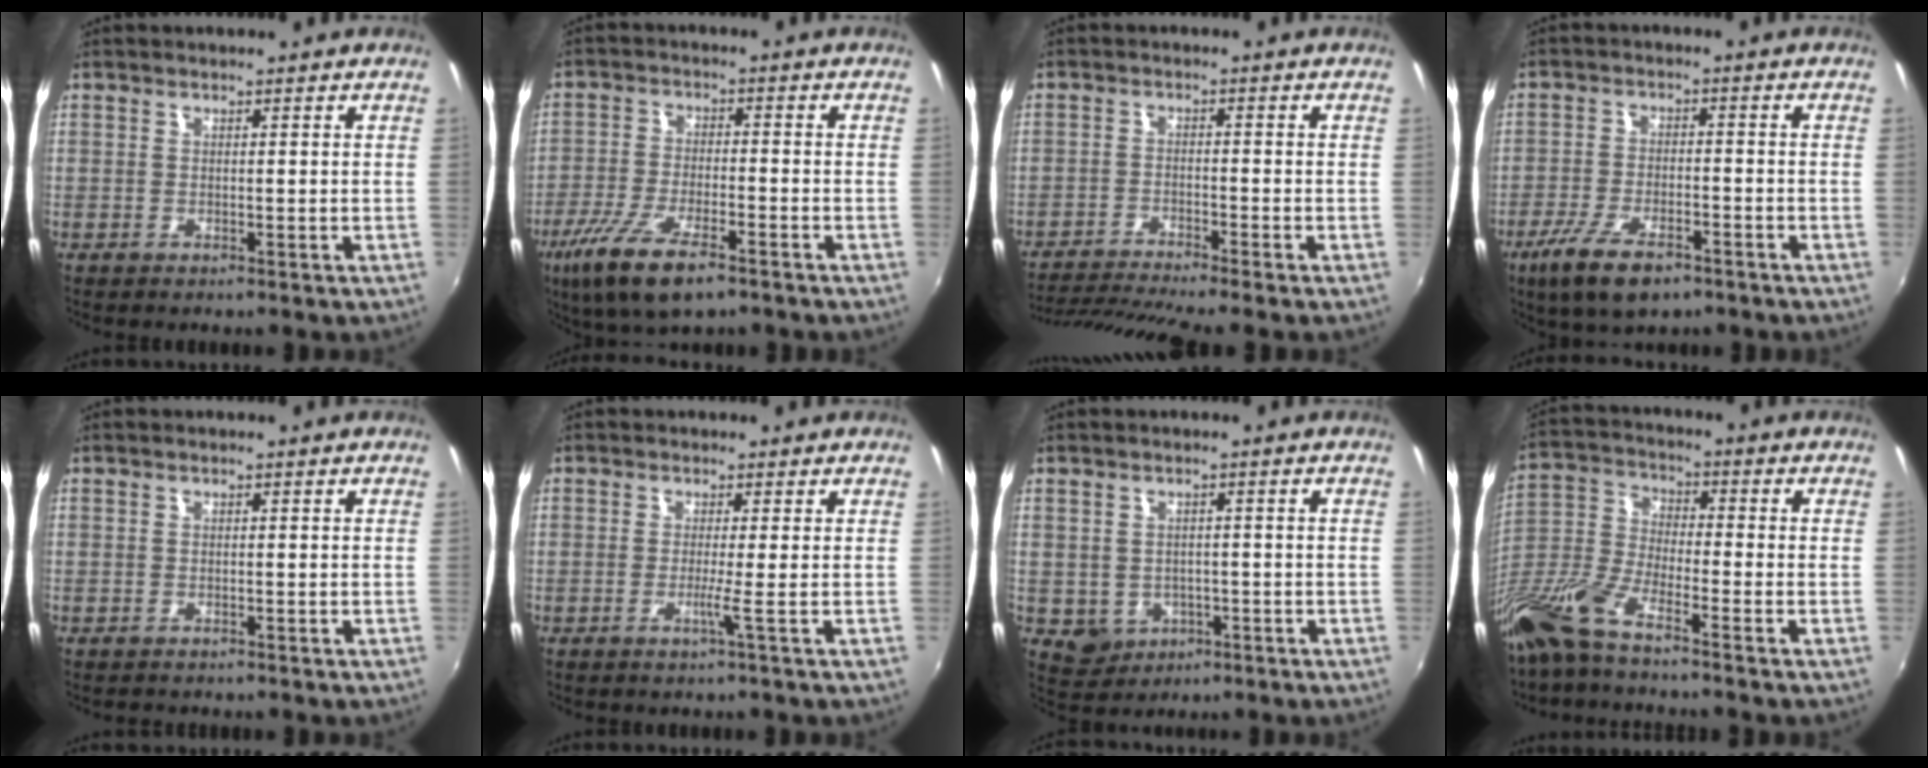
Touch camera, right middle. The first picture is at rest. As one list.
[{"total": 11.9, "force": [-7.5, 3.4, 8.5], "torque": [-0.190, -0.035, -0.141]}, {"total": 9.4, "force": [-8.4, -1.2, 3.9], "torque": [-0.094, -0.023, -0.144]}, {"total": 10.0, "force": [-6.5, 3.5, 6.6], "torque": [-0.155, -0.027, -0.118]}, {"total": 0.7, "force": [-0.6, 0.3, 0.0], "torque": [-0.003, -0.002, -0.010]}, {"total": 1.7, "force": [-0.4, -1.0, 1.4], "torque": [-0.020, -0.012, -0.013]}, {"total": 4.9, "force": [-1.4, 4.4, 1.5], "torque": [-0.042, 0.001, -0.005]}, {"total": 12.8, "force": [-9.5, 2.3, 8.1], "torque": [-0.189, -0.015, -0.200]}]